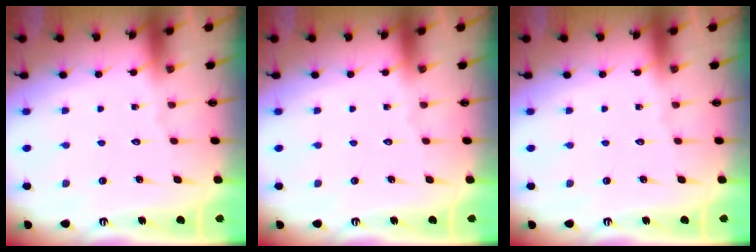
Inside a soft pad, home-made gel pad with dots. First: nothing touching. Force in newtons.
{"total": 0.0}
{"total": 0.0}